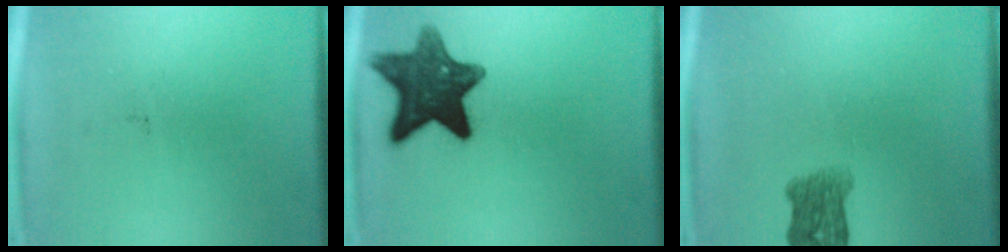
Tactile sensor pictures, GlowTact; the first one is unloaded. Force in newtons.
{"total": 12.2}
{"total": 4.0}